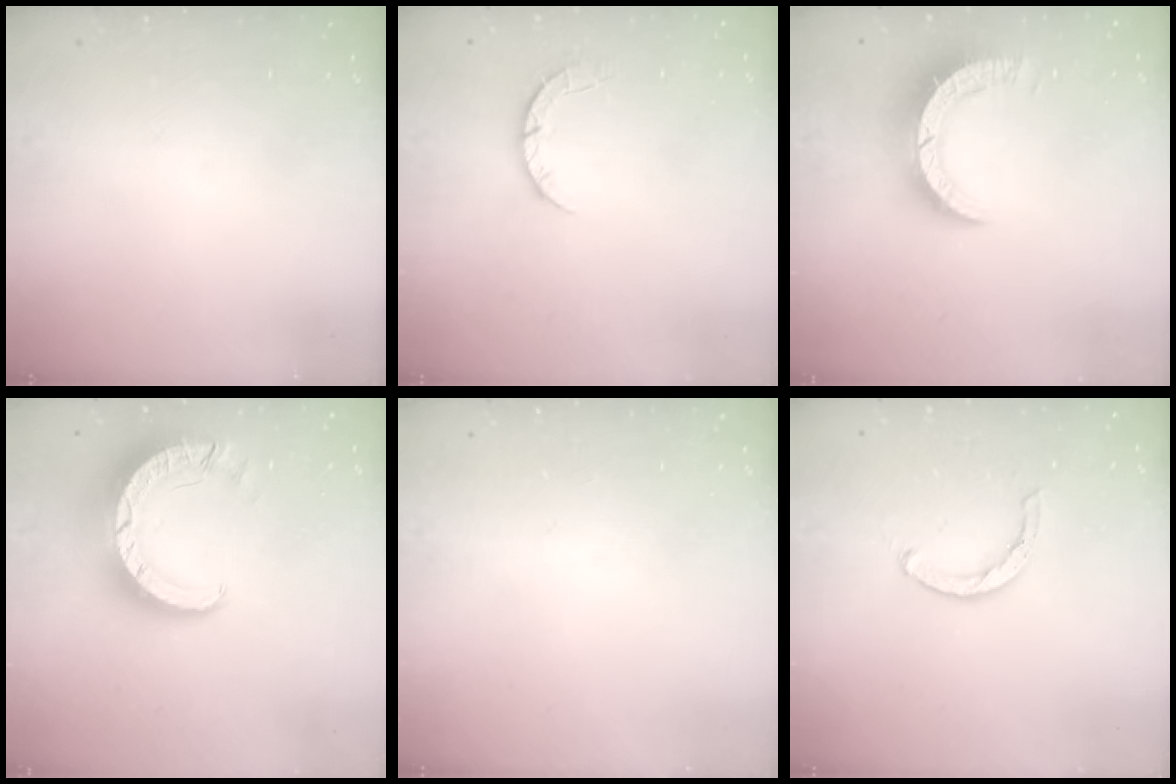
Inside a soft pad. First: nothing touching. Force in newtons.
{"total": 4.0, "press": 4.0, "slide": 0.5}
{"total": 10.3, "press": 10.2, "slide": 1.1}
{"total": 11.5, "press": 11.5, "slide": 1.1}
{"total": 0.0}
{"total": 3.3, "press": 3.3, "slide": 0.3}